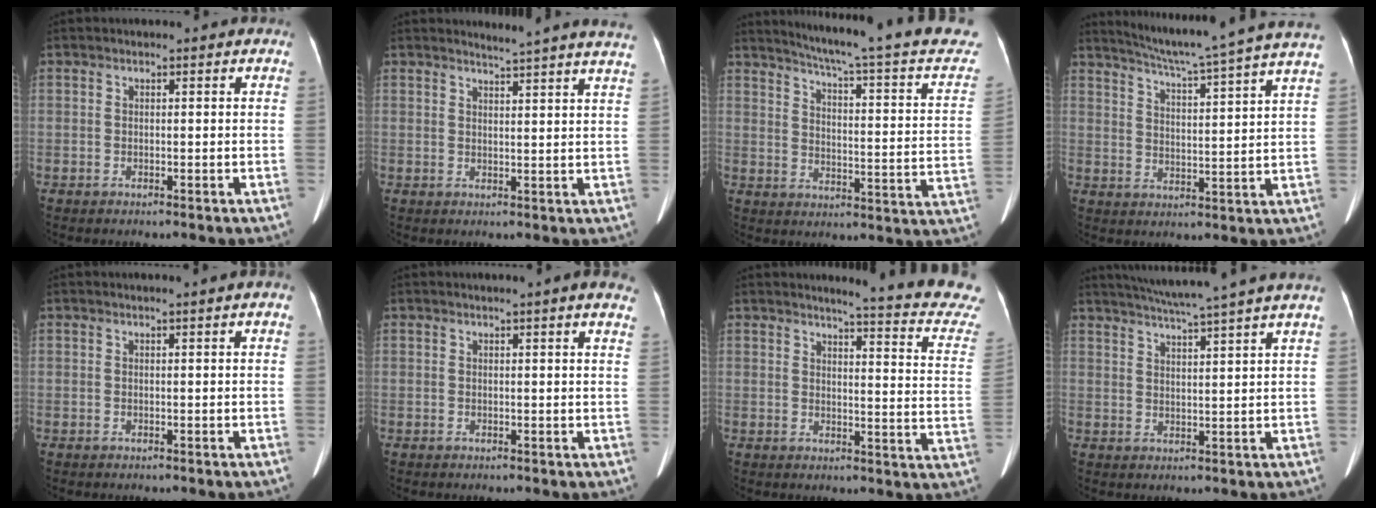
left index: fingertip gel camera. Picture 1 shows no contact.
{"total": 10.9, "force": [10.3, -1.4, 3.3], "torque": [-0.046, -0.045, 0.107]}
{"total": 24.7, "force": [21.8, 0.8, 11.7], "torque": [-0.162, -0.064, 0.260]}
{"total": 20.2, "force": [17.8, -1.9, 9.4], "torque": [-0.159, -0.037, 0.233]}
{"total": 1.2, "force": [0.6, -0.2, 1.0], "torque": [-0.016, 0.001, 0.011]}
{"total": 4.8, "force": [3.7, -0.2, 3.0], "torque": [-0.037, 0.005, 0.036]}
{"total": 17.0, "force": [16.0, -0.5, 5.6], "torque": [-0.063, -0.109, 0.160]}
{"total": 12.1, "force": [10.3, -2.0, 6.0], "torque": [-0.104, 0.000, 0.141]}